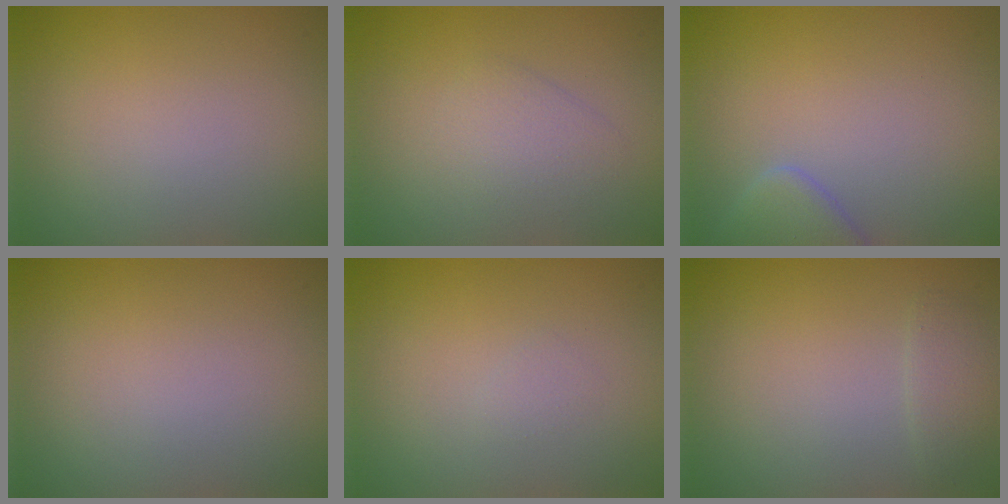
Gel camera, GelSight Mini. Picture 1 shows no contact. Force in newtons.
{"total": 2.0, "press": 2.0, "slide": 0.1}
{"total": 3.0, "press": 3.0, "slide": 0.3}
{"total": 0.0}
{"total": 0.6, "press": 0.6, "slide": 0.0}
{"total": 1.1, "press": 1.1, "slide": 0.0}